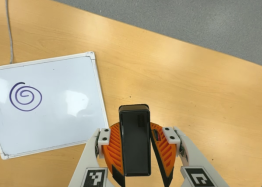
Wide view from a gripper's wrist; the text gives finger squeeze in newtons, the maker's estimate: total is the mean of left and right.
{"total": 5.5, "left": 5.2, "right": 5.9}